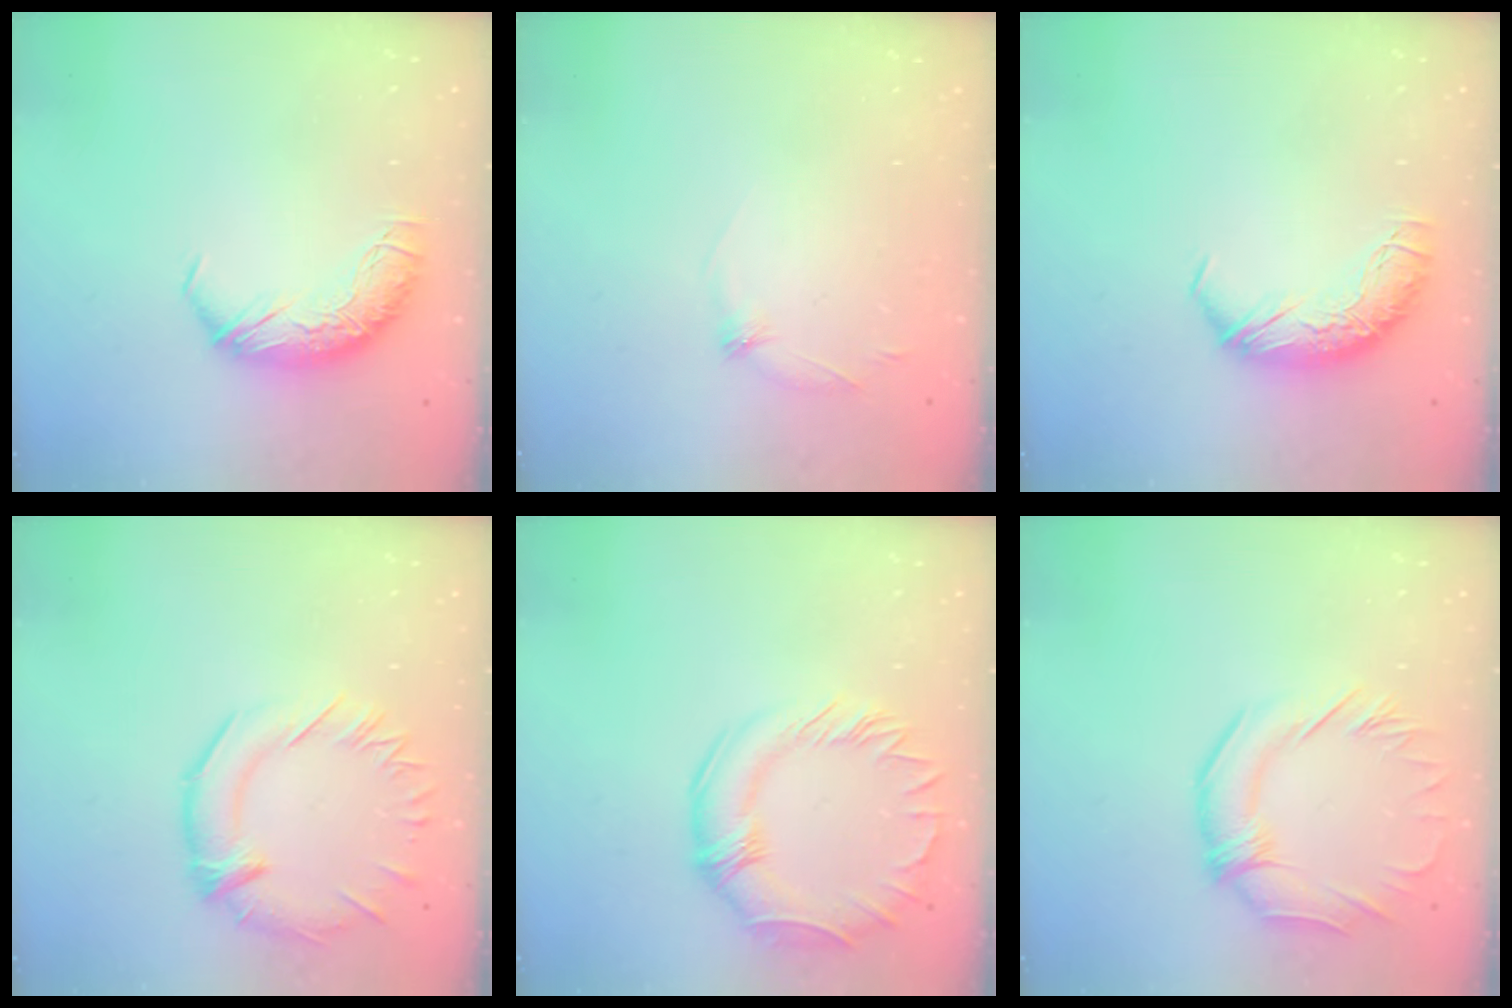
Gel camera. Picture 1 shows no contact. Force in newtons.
{"total": 8.0, "press": 8.0, "slide": 0.6}
{"total": 0.0}
{"total": 2.1, "press": 1.6, "slide": 1.4}
{"total": 5.0, "press": 4.8, "slide": 1.4}
{"total": 2.6, "press": 2.2, "slide": 1.4}